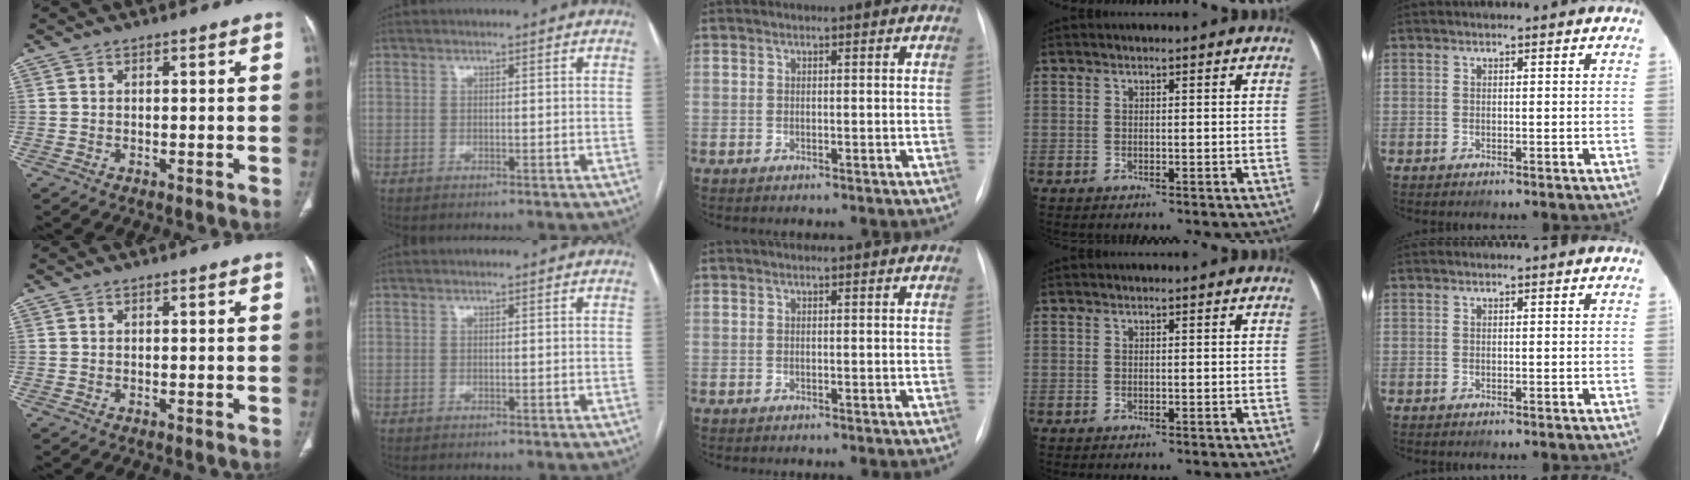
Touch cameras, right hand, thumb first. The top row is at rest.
{}